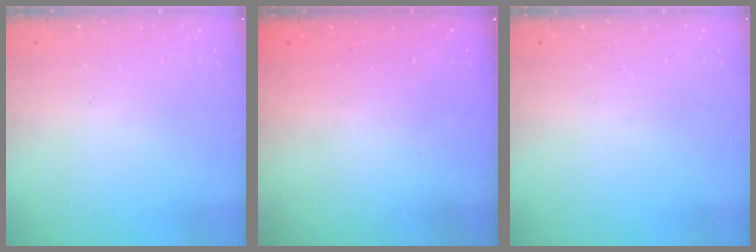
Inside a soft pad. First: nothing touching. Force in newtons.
{"total": 2.3, "press": 2.2, "slide": 0.7}
{"total": 0.0}